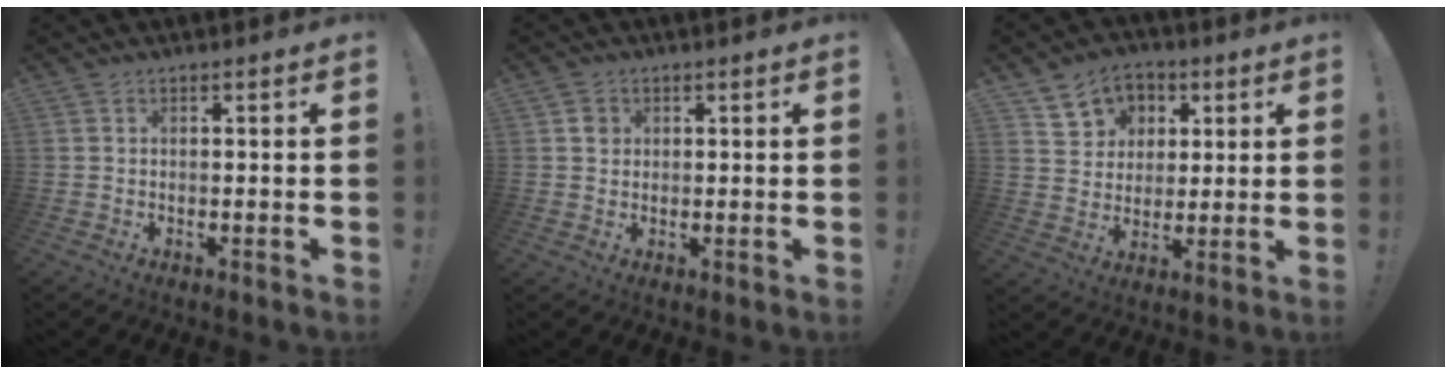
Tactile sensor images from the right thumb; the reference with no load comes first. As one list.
[{"total": 2.7, "force": [0.7, 2.6, 0.4], "torque": [0.010, -0.003, 0.011]}, {"total": 9.1, "force": [4.2, 7.7, 2.4], "torque": [-0.034, -0.025, 0.086]}]